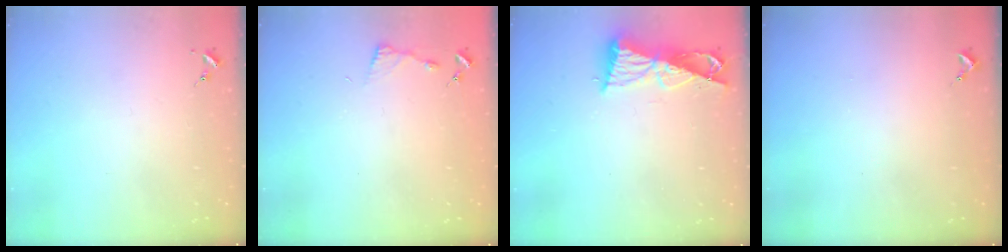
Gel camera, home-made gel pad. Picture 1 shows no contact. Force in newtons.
{"total": 3.4, "press": 3.4, "slide": 0.4}
{"total": 9.6, "press": 9.6, "slide": 0.6}
{"total": 0.7, "press": 0.7, "slide": 0.1}